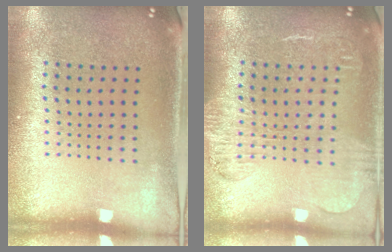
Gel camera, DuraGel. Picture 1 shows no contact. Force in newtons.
{"total": 1.7, "press": 1.5, "slide": 0.8}